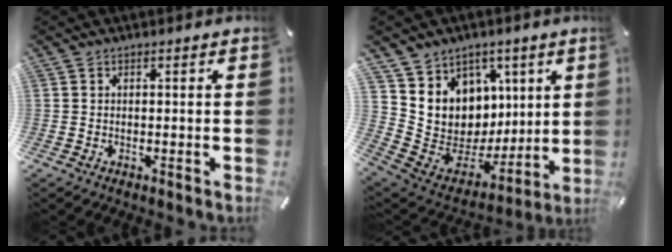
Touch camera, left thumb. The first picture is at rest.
{"total": 10.3, "force": [2.8, 9.9, 0.3], "torque": [-0.010, -0.053, 0.079]}